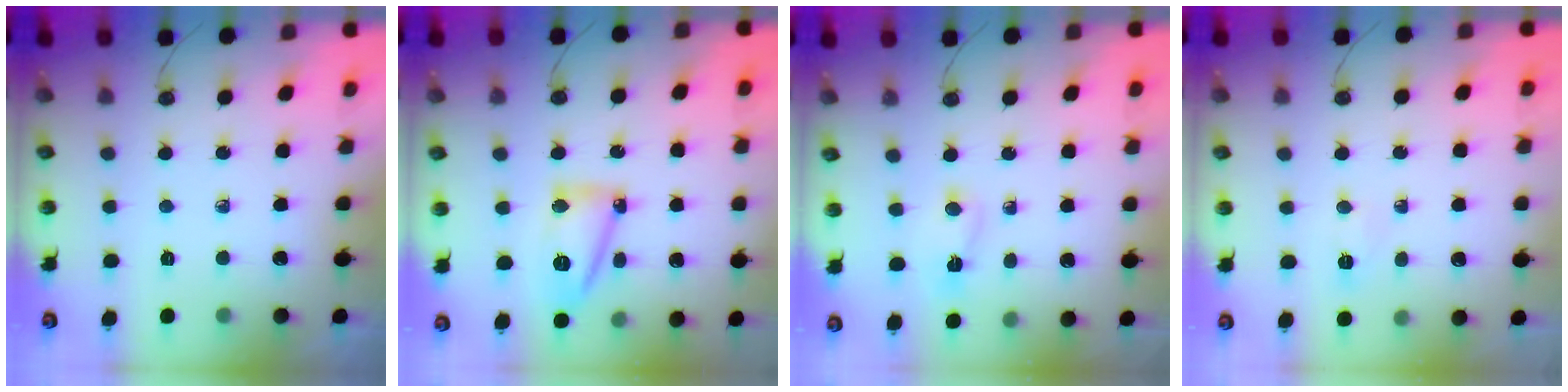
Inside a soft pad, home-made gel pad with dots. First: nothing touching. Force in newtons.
{"total": 11.8, "press": 11.7, "slide": 0.9}
{"total": 2.9, "press": 2.8, "slide": 0.7}
{"total": 3.1, "press": 2.8, "slide": 1.3}